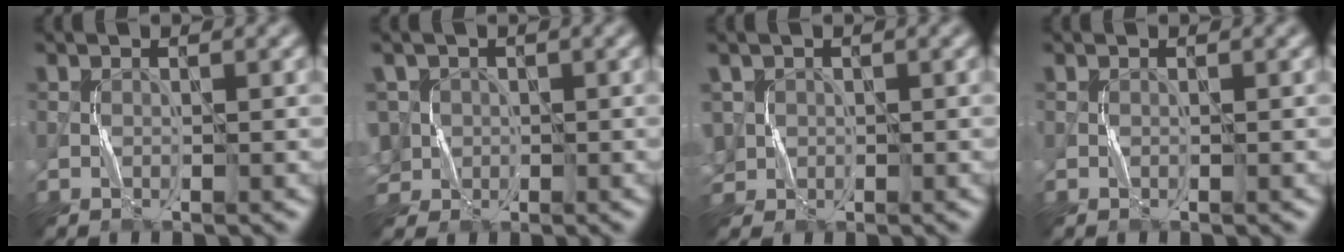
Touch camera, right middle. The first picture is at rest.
{"total": 5.1, "force": [-0.7, 4.6, 1.9], "torque": [-0.053, 0.016, -0.029]}
{"total": 2.3, "force": [0.2, 2.2, 0.6], "torque": [-0.020, 0.001, 0.008]}
{"total": 0.0}